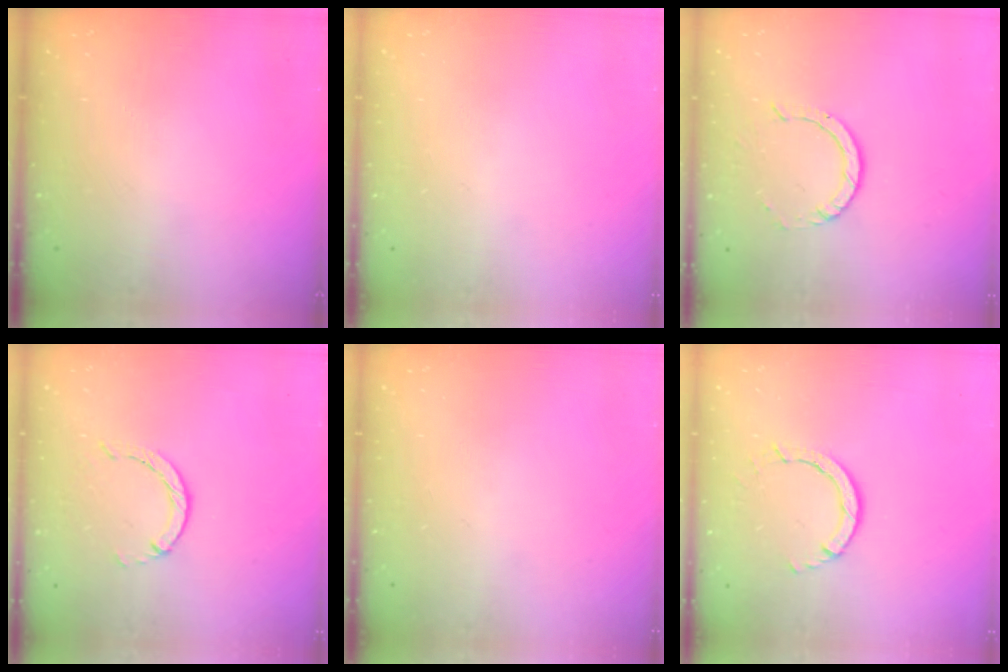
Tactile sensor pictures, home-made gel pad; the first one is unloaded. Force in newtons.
{"total": 0.0}
{"total": 4.0, "press": 4.0, "slide": 0.3}
{"total": 1.2, "press": 1.2, "slide": 0.2}
{"total": 0.0}
{"total": 3.7, "press": 3.7, "slide": 0.4}